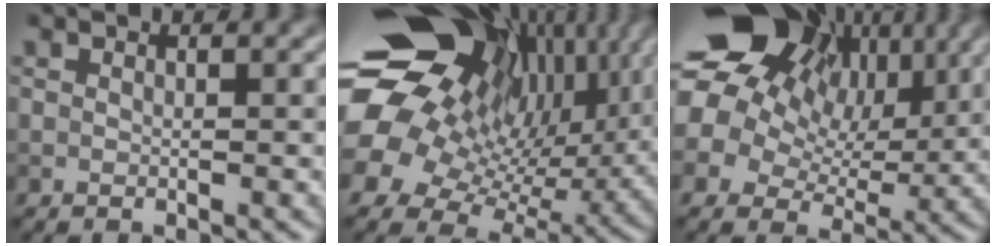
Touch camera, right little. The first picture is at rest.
{"total": 19.2, "force": [6.2, 14.0, 11.6], "torque": [-0.239, 0.040, 0.110]}
{"total": 17.4, "force": [7.1, 13.2, 8.9], "torque": [-0.204, 0.042, 0.115]}